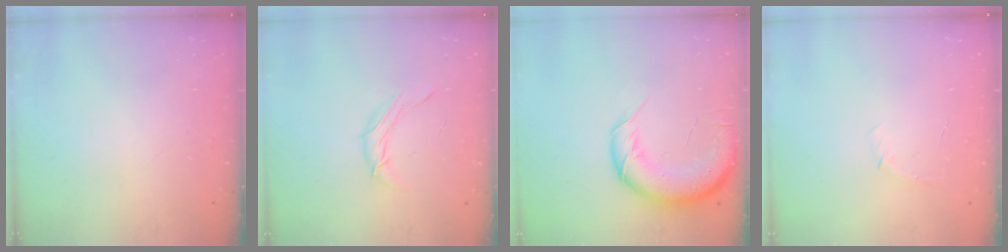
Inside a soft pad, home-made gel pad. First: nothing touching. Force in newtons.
{"total": 6.6, "press": 6.6, "slide": 0.6}
{"total": 14.6, "press": 14.3, "slide": 3.1}
{"total": 3.8, "press": 3.6, "slide": 1.2}